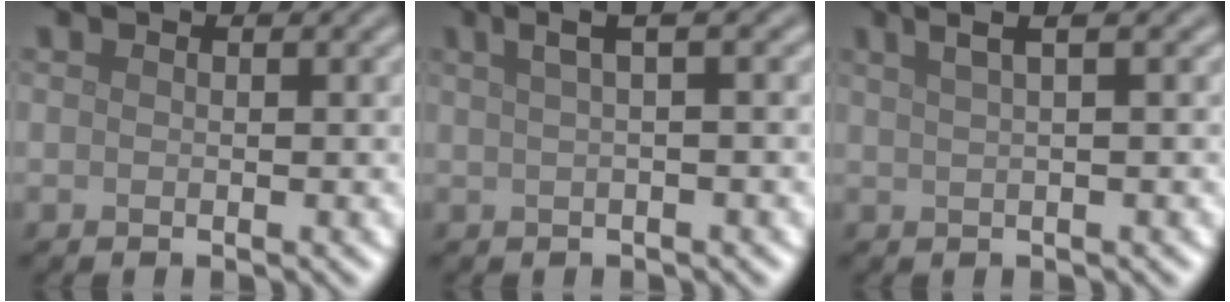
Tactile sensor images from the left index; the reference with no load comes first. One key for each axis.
{"total": 3.1, "fx": 1.2, "fy": 0.8, "fz": 2.7, "tx": -0.034, "ty": 0.011, "tz": 0.017}
{"total": 3.4, "fx": 2.1, "fy": 0.9, "fz": 2.5, "tx": -0.026, "ty": 0.011, "tz": 0.018}